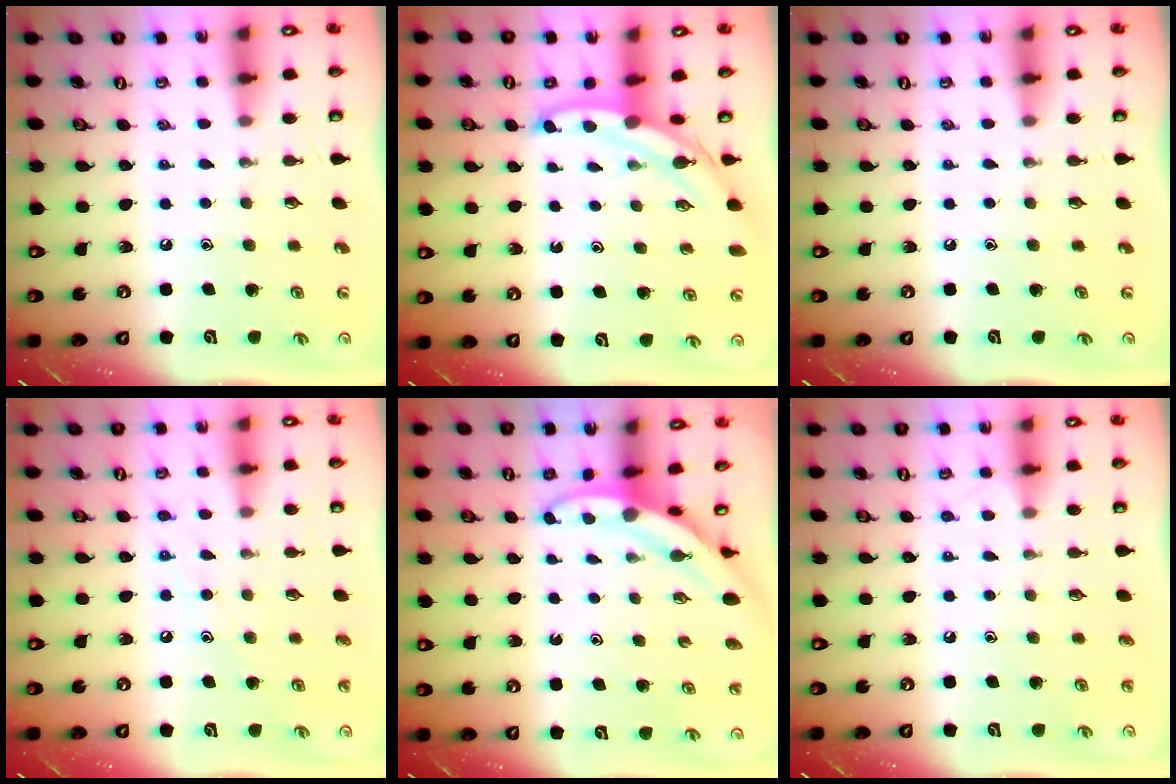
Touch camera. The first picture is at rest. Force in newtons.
{"total": 5.6, "press": 5.5, "slide": 0.4}
{"total": 0.0}
{"total": 8.2, "press": 8.2, "slide": 0.7}
{"total": 3.6, "press": 3.6, "slide": 0.1}
{"total": 3.6, "press": 3.6, "slide": 0.4}